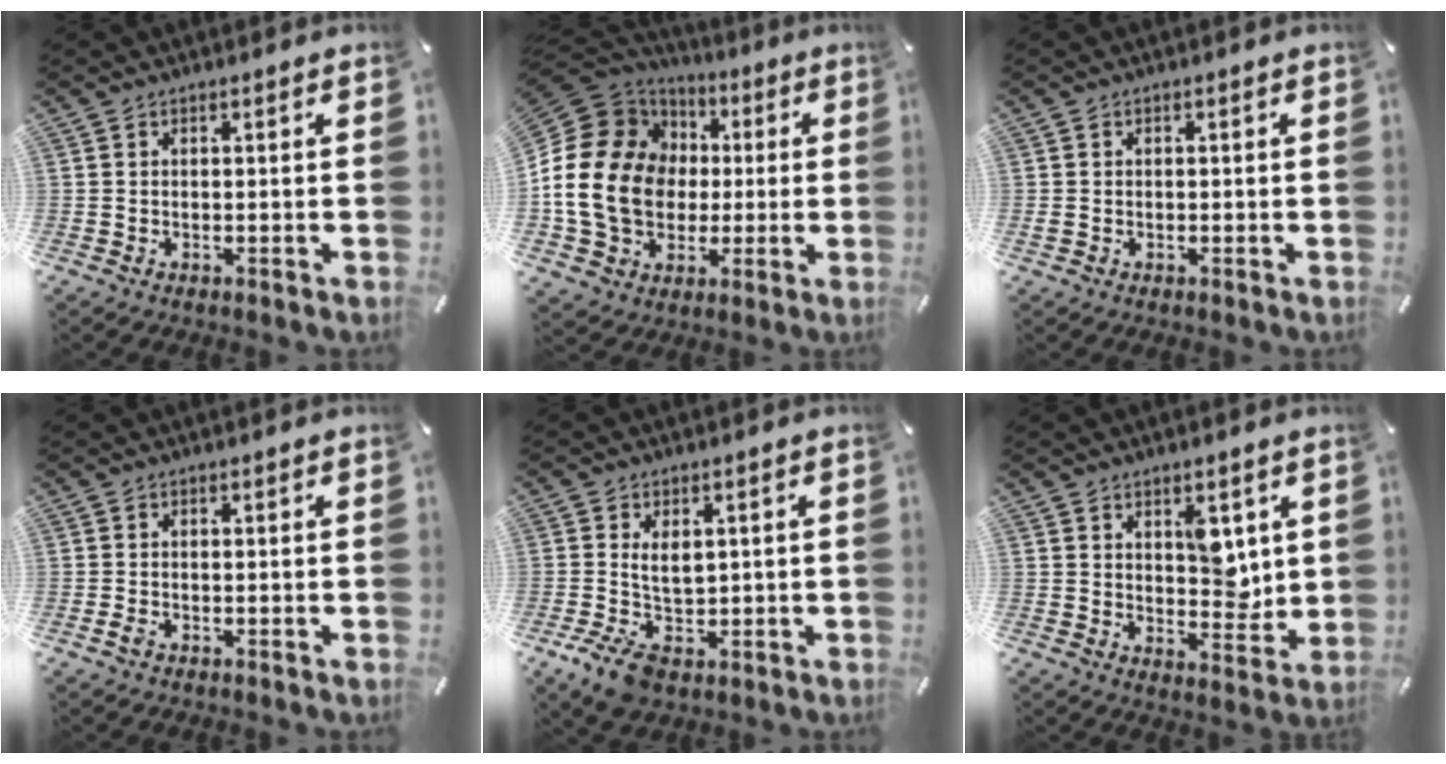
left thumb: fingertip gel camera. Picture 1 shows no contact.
{"total": 21.2, "force": [-1.2, 17.7, 11.6], "torque": [-0.246, 0.008, -0.017]}
{"total": 0.8, "force": [-0.2, 0.7, 0.3], "torque": [-0.006, 0.005, -0.005]}
{"total": 0.9, "force": [-0.5, 0.6, 0.4], "torque": [-0.007, 0.000, -0.010]}
{"total": 8.6, "force": [0.0, 6.2, 6.0], "torque": [-0.094, -0.002, 0.000]}
{"total": 7.4, "force": [2.9, 4.9, 4.7], "torque": [-0.038, -0.016, 0.045]}